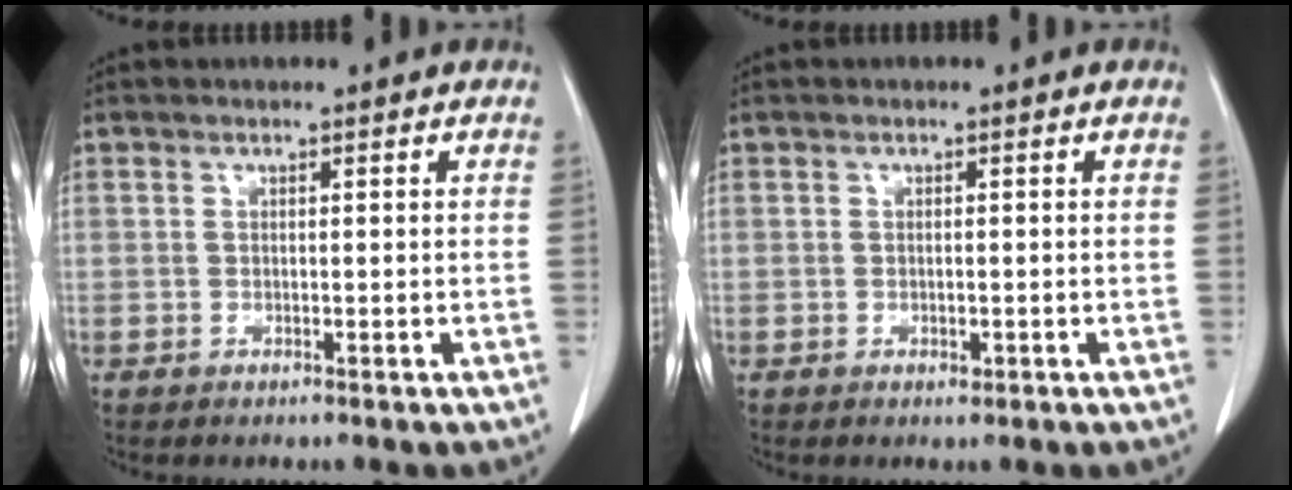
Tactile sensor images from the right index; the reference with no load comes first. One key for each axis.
{"total": 0.9, "fx": -0.2, "fy": 0.4, "fz": 0.8, "tx": -0.012, "ty": 0.000, "tz": 0.001}